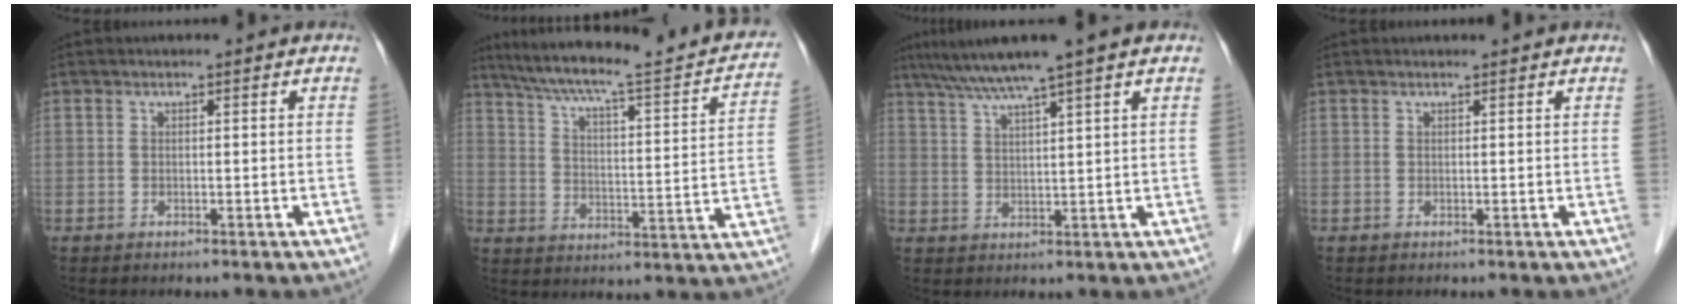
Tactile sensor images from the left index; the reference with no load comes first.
{"total": 23.9, "force": [20.6, 2.6, 12.0], "torque": [-0.185, -0.008, 0.271]}
{"total": 7.4, "force": [5.5, -1.4, 4.8], "torque": [-0.085, 0.019, 0.096]}
{"total": 1.0, "force": [1.0, 0.1, 0.1], "torque": [-0.009, 0.013, 0.013]}